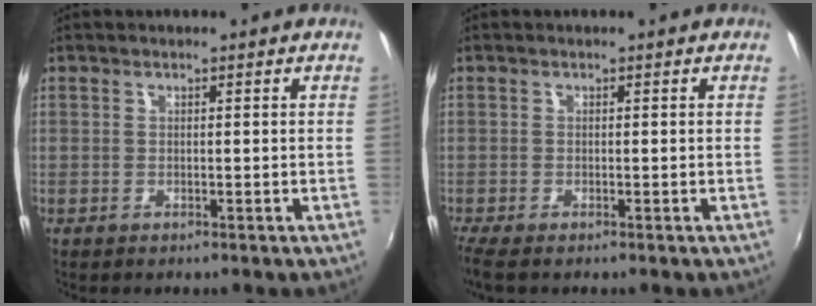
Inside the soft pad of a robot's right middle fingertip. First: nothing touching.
{"total": 2.1, "force": [-1.5, 0.2, 1.4], "torque": [-0.033, -0.010, -0.031]}